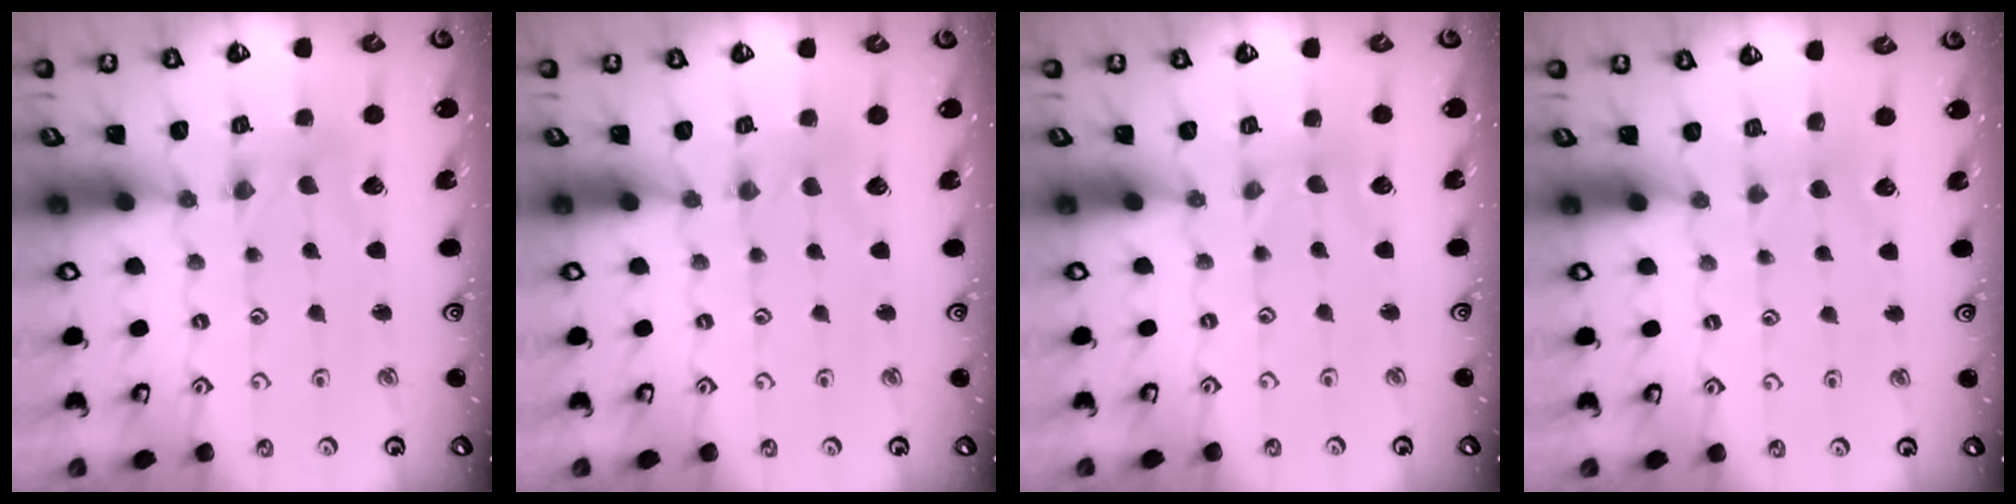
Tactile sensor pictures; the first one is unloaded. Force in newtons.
{"total": 0.6, "press": 0.6, "slide": 0.1}
{"total": 0.0}
{"total": 2.0, "press": 2.0, "slide": 0.3}